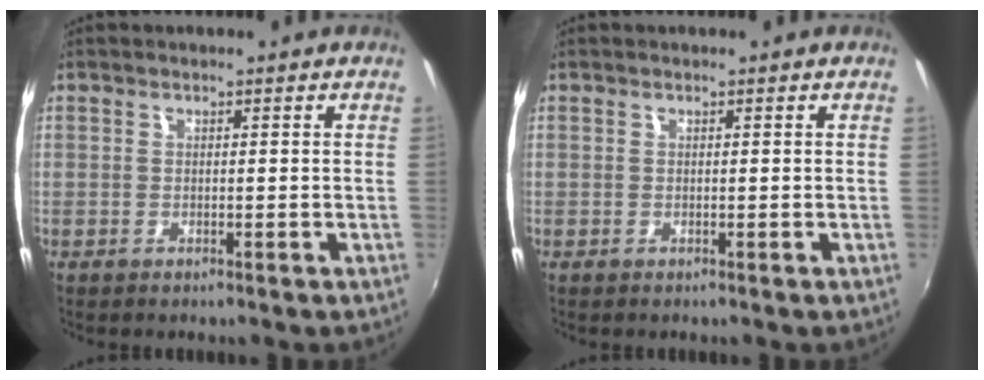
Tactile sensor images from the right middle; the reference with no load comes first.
{"total": 0.0}